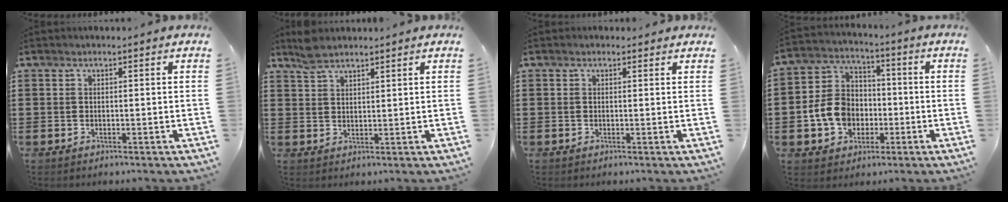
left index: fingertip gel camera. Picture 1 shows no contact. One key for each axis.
{"total": 3.4, "fx": 2.9, "fy": 1.1, "fz": 1.2, "tx": -0.030, "ty": 0.001, "tz": 0.057}
{"total": 0.6, "fx": 0.3, "fy": 0.5, "fz": 0.2, "tx": -0.005, "ty": 0.005, "tz": 0.005}
{"total": 8.9, "fx": -2.0, "fy": 7.5, "fz": 4.4, "tx": -0.126, "ty": 0.021, "tz": -0.039}